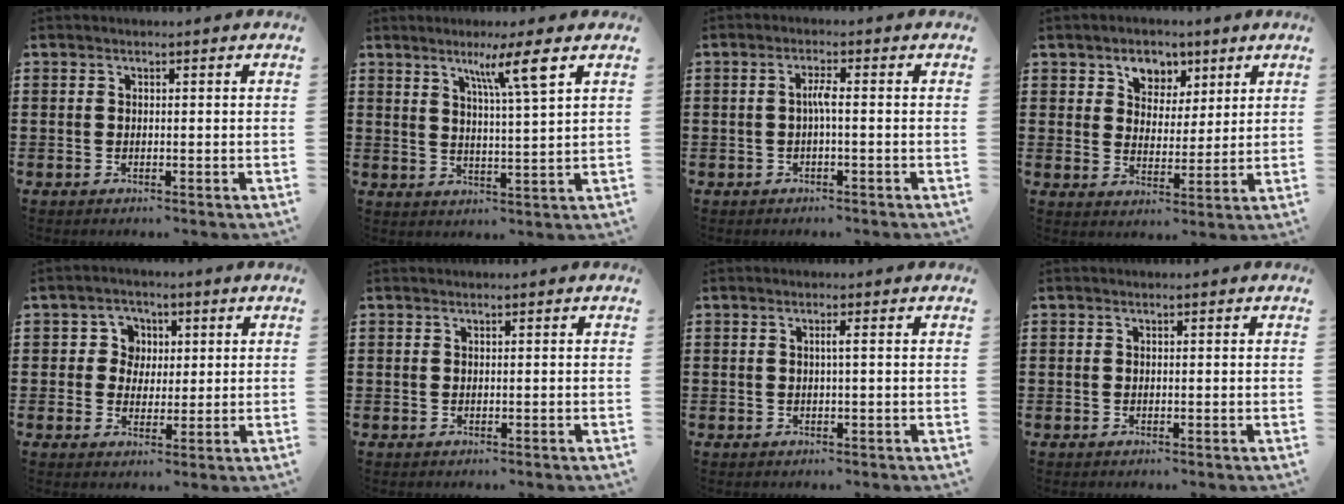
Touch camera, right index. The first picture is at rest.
{"total": 6.5, "force": [3.6, -0.3, 5.5], "torque": [-0.101, -0.003, 0.053]}
{"total": 2.3, "force": [-0.3, 0.2, 2.3], "torque": [-0.046, 0.000, -0.008]}
{"total": 4.9, "force": [2.9, 3.7, 1.4], "torque": [-0.032, 0.006, 0.047]}
{"total": 4.1, "force": [0.9, 3.8, 1.2], "torque": [-0.036, 0.010, 0.010]}
{"total": 0.0}
{"total": 1.1, "force": [0.1, -0.3, 1.1], "torque": [-0.019, -0.004, 0.000]}
{"total": 0.0}